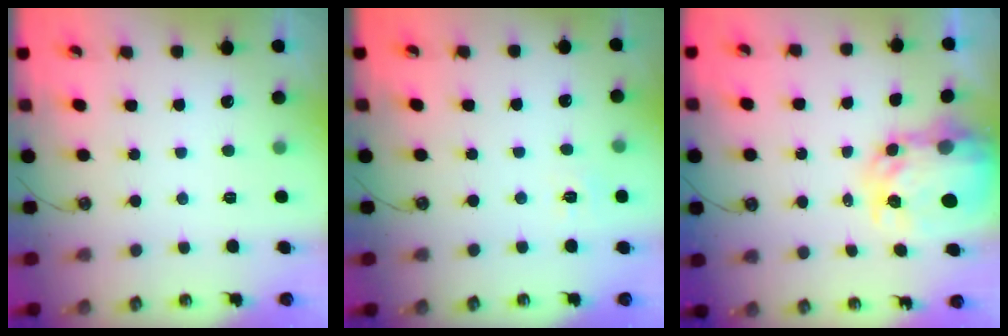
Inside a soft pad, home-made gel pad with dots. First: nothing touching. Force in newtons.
{"total": 4.5, "press": 4.5, "slide": 0.6}
{"total": 7.8, "press": 7.7, "slide": 0.8}